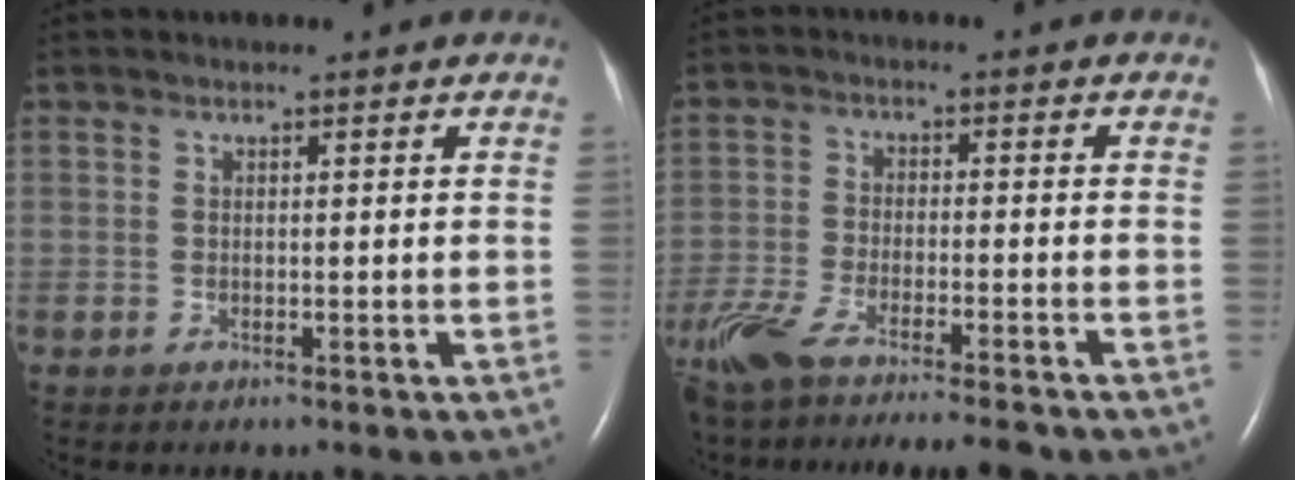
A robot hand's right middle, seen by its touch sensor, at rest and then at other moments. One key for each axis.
{"total": 15.3, "fx": -12.7, "fy": 2.2, "fz": 8.2, "tx": -0.169, "ty": -0.030, "tz": -0.208}